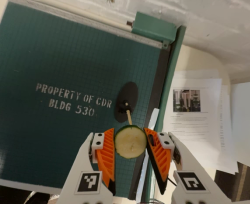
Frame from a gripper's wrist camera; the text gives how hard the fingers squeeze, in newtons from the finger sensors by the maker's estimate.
{"total": 9.0, "left": 9.1, "right": 9.0}